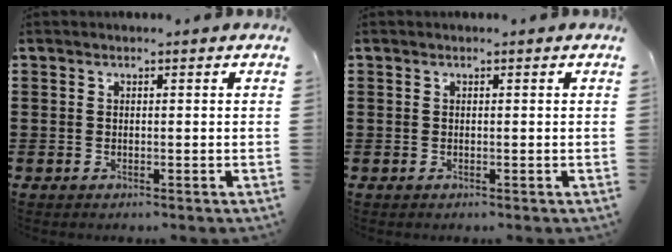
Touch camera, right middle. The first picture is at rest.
{"total": 0.0}